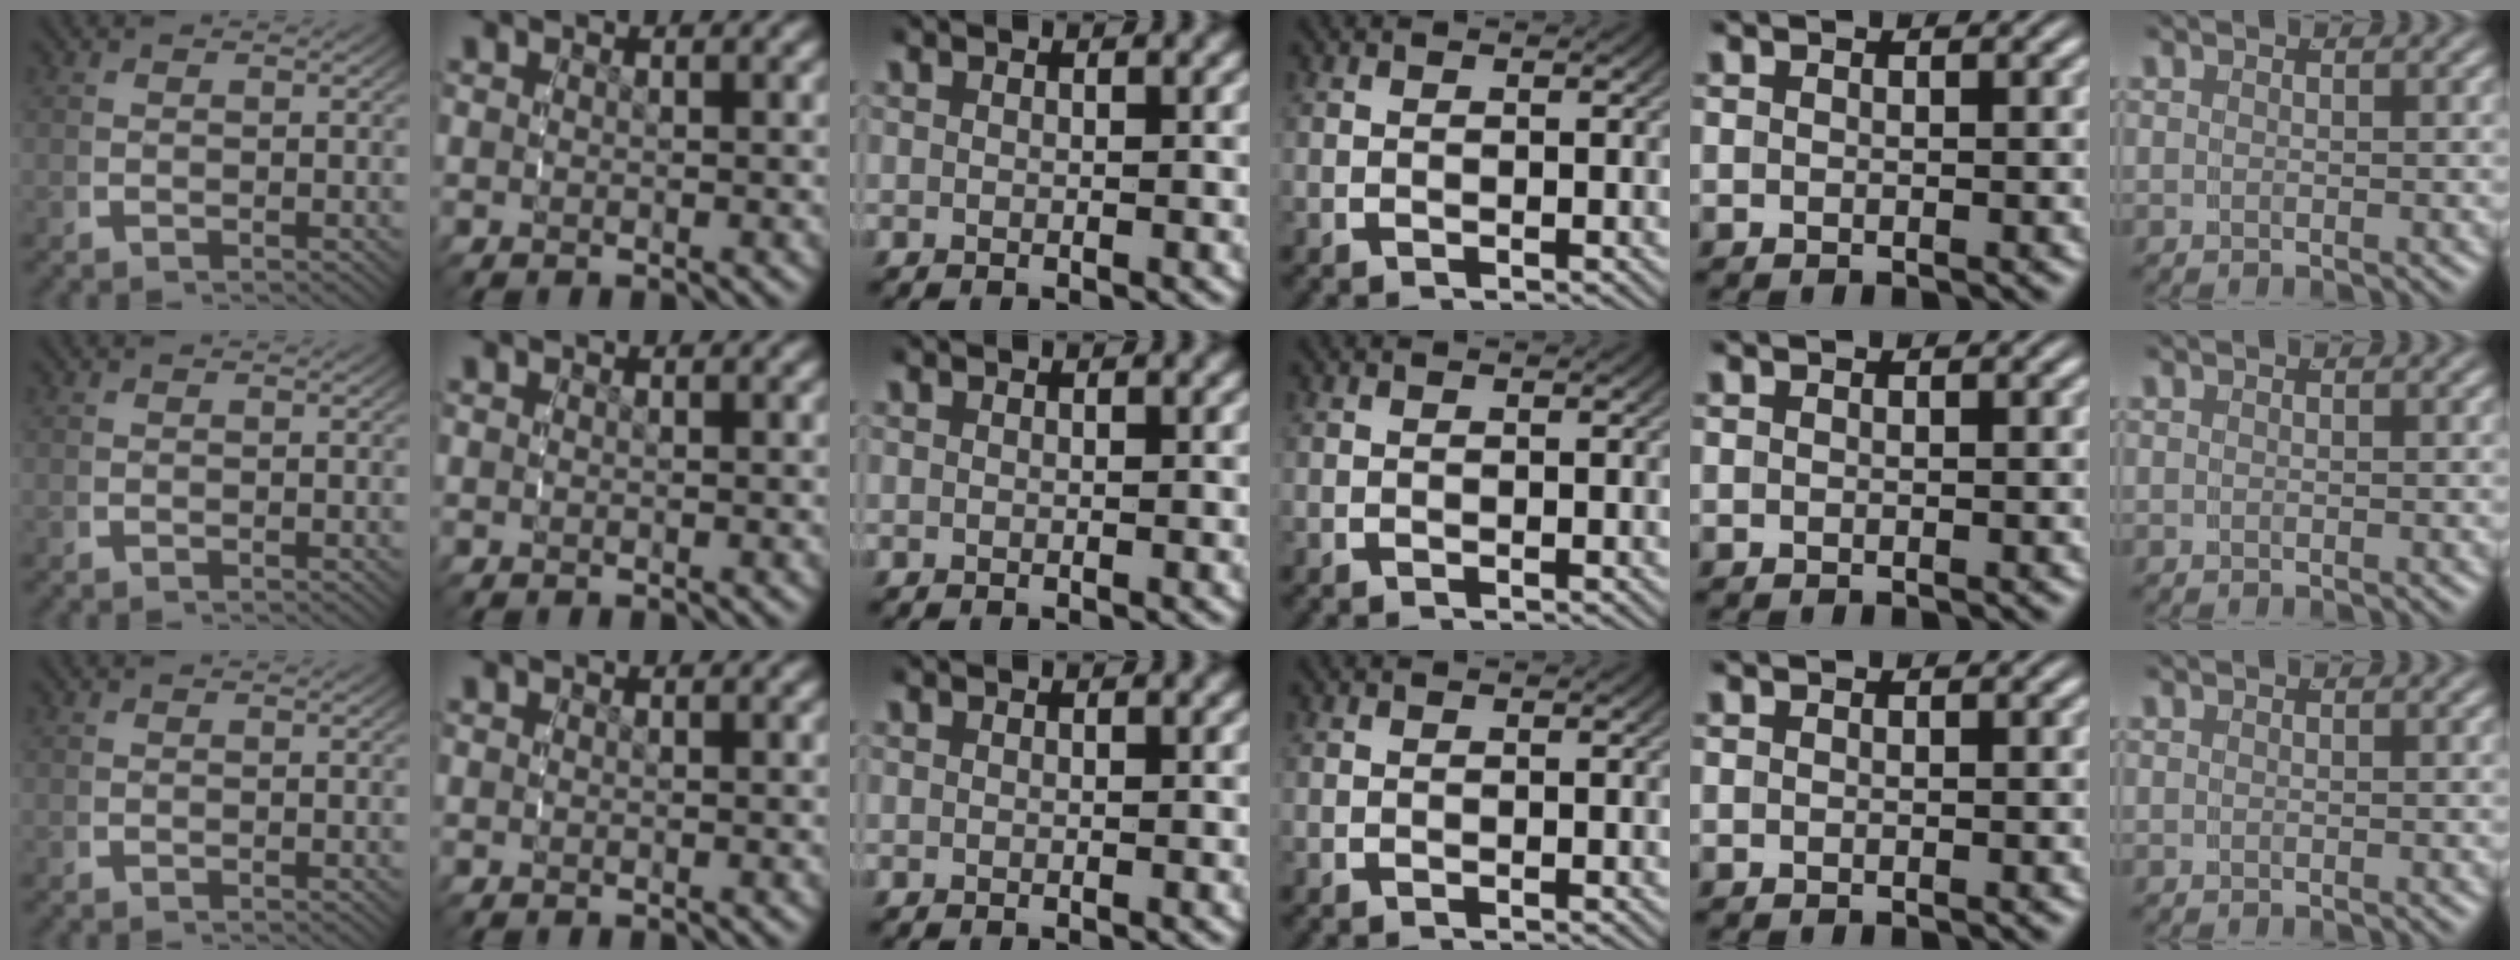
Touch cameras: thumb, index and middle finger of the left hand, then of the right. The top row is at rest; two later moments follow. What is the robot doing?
{"motion": "reach", "object": "pen bag"}